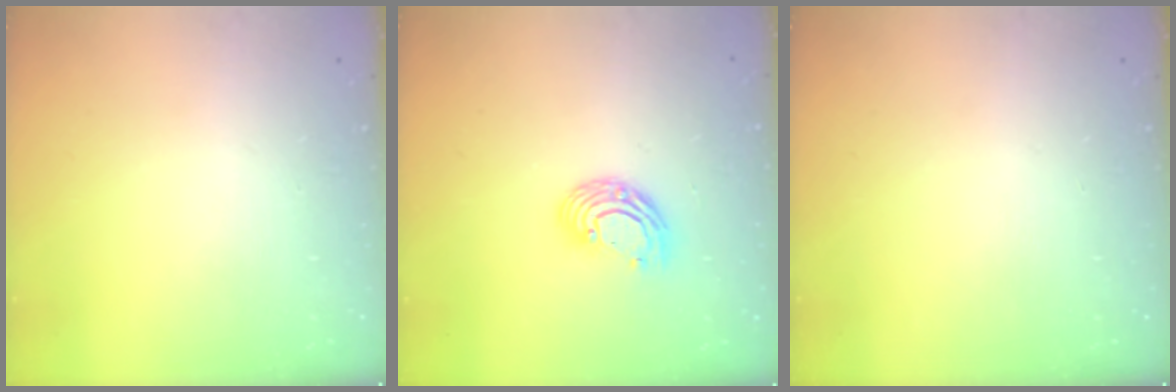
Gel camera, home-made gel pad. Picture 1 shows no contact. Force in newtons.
{"total": 8.9, "press": 8.7, "slide": 1.8}
{"total": 0.0}